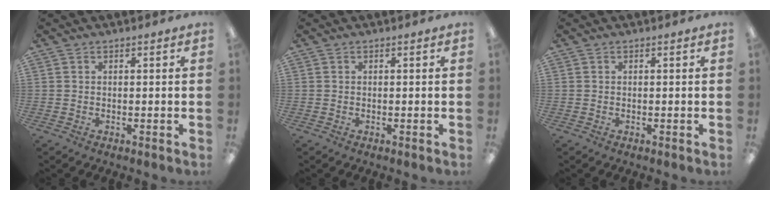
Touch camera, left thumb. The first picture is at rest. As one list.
[{"total": 0.0}, {"total": 0.0}]